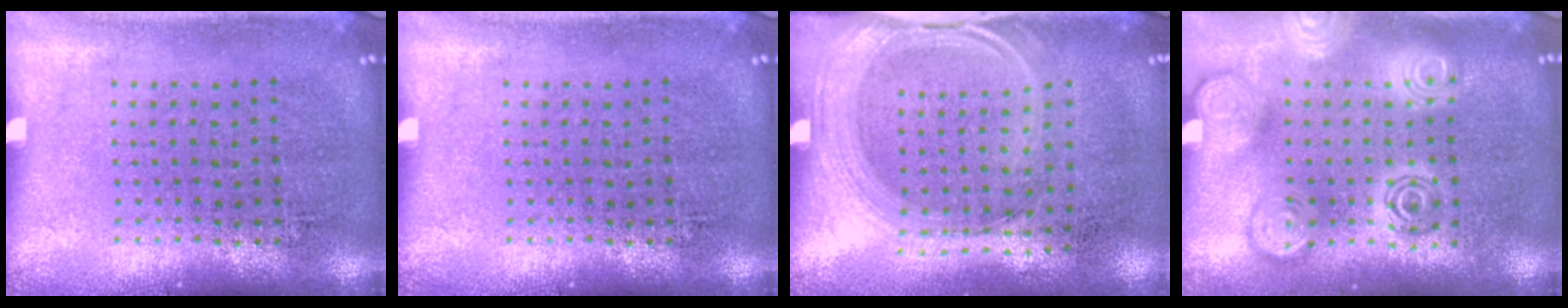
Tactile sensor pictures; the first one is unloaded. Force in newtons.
{"total": 0.0}
{"total": 1.5, "press": 1.3, "slide": 0.8}
{"total": 2.8, "press": 2.8, "slide": 0.3}